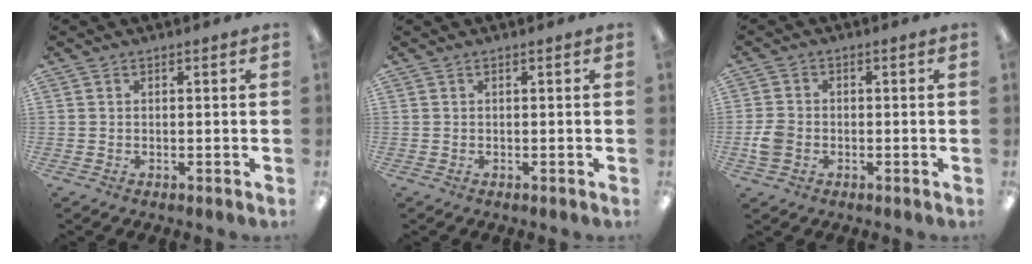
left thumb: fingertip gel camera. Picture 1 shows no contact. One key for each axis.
{"total": 0.0}
{"total": 4.7, "fx": -1.4, "fy": 3.7, "fz": 2.6, "tx": -0.046, "ty": 0.009, "tz": -0.024}